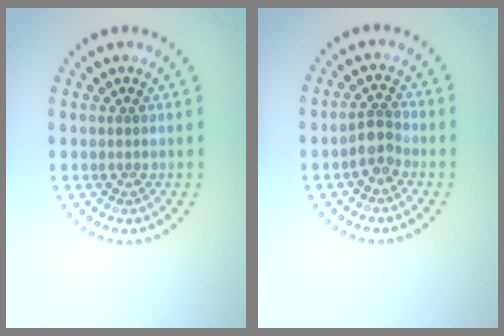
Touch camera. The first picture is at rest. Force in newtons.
{"total": 2.0, "press": 1.7, "slide": 1.1}